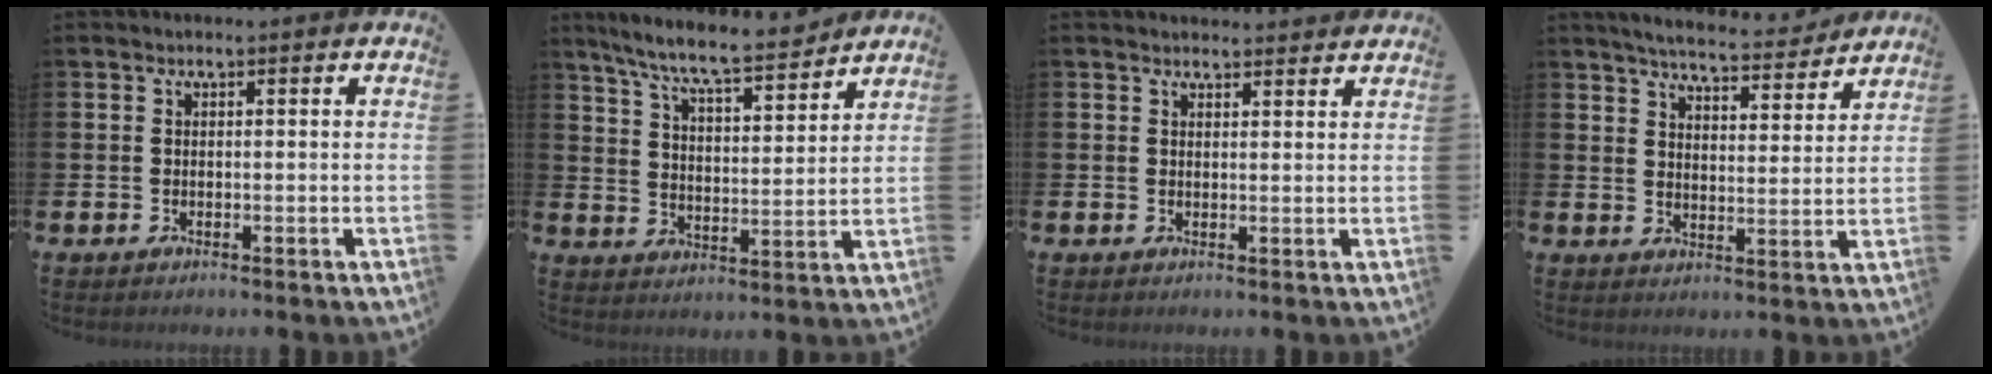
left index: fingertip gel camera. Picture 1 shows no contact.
{"total": 8.2, "force": [7.5, 0.7, 3.1], "torque": [-0.080, -0.051, 0.129]}
{"total": 1.8, "force": [1.8, 0.2, -0.2], "torque": [0.012, -0.013, 0.031]}
{"total": 5.8, "force": [5.6, 0.5, 1.4], "torque": [-0.031, -0.040, 0.094]}